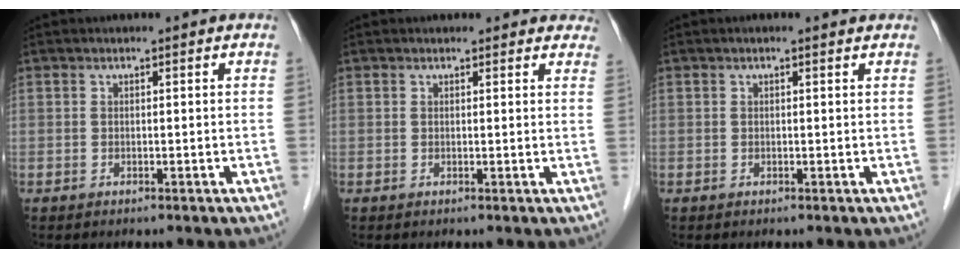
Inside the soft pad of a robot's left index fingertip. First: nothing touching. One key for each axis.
{"total": 6.5, "fx": 6.0, "fy": 2.4, "fz": 1.0, "tx": 0.018, "ty": 0.003, "tz": 0.045}
{"total": 1.2, "fx": 1.0, "fy": 0.3, "fz": 0.6, "tx": -0.014, "ty": 0.010, "tz": 0.011}